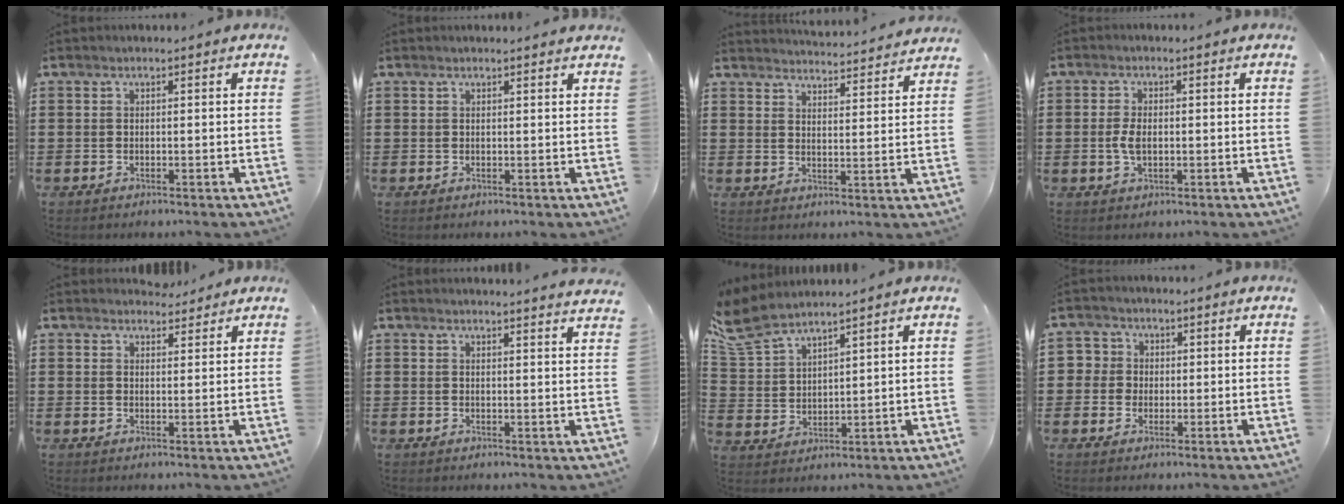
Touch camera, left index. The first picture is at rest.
{"total": 0.9, "force": [0.8, -0.1, 0.3], "torque": [-0.008, -0.003, 0.017]}
{"total": 3.8, "force": [3.8, -0.4, -0.4], "torque": [0.000, -0.032, 0.063]}
{"total": 3.2, "force": [-0.1, 1.7, 2.7], "torque": [-0.068, 0.000, -0.008]}
{"total": 2.7, "force": [2.6, 0.7, 0.1], "torque": [-0.001, -0.006, 0.048]}
{"total": 2.4, "force": [2.3, -0.6, 0.3], "torque": [-0.010, -0.010, 0.044]}
{"total": 6.3, "force": [5.4, 1.7, 2.8], "torque": [-0.085, -0.021, 0.096]}
{"total": 3.4, "force": [0.4, 3.4, 0.2], "torque": [-0.024, 0.010, 0.004]}